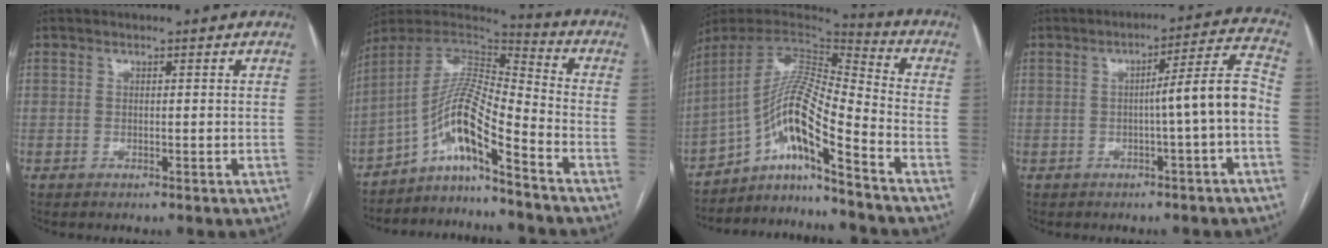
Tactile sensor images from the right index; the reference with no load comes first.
{"total": 11.8, "force": [-7.6, 0.8, 9.1], "torque": [-0.176, 0.018, -0.137]}
{"total": 13.9, "force": [-9.2, -0.1, 10.5], "torque": [-0.194, 0.014, -0.162]}
{"total": 7.8, "force": [-1.8, -0.8, 7.6], "torque": [-0.103, 0.019, -0.024]}